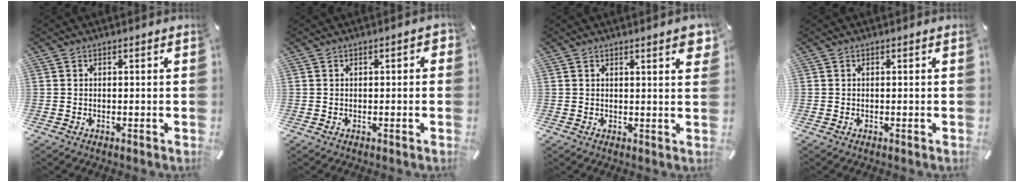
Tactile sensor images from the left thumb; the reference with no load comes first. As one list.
[{"total": 1.7, "force": [-0.4, 0.9, 1.4], "torque": [-0.024, 0.005, -0.006]}, {"total": 3.7, "force": [2.0, 0.7, 3.0], "torque": [-0.046, -0.007, 0.031]}, {"total": 0.0}]